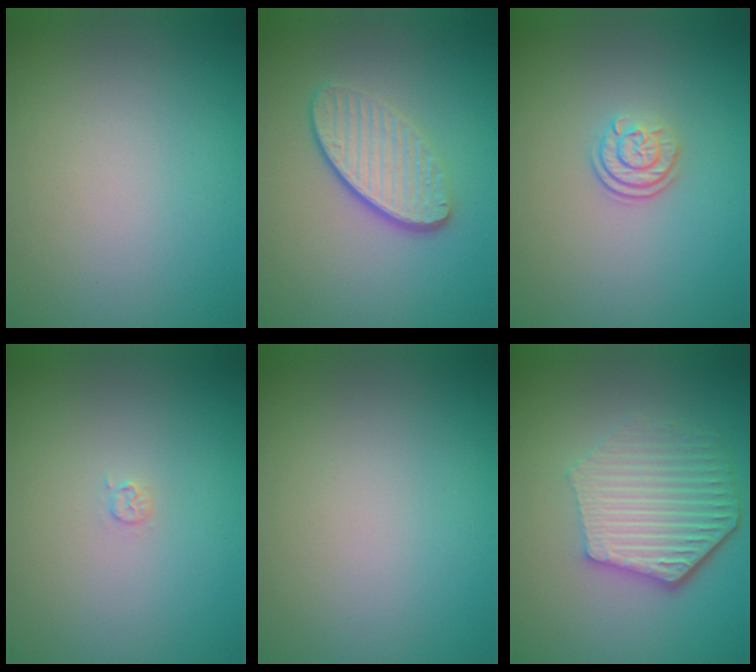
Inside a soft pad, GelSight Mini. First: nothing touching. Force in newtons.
{"total": 4.1, "press": 3.1, "slide": 2.7}
{"total": 2.4, "press": 1.8, "slide": 1.5}
{"total": 0.7, "press": 0.7, "slide": 0.1}
{"total": 0.0}
{"total": 6.1, "press": 4.6, "slide": 4.0}